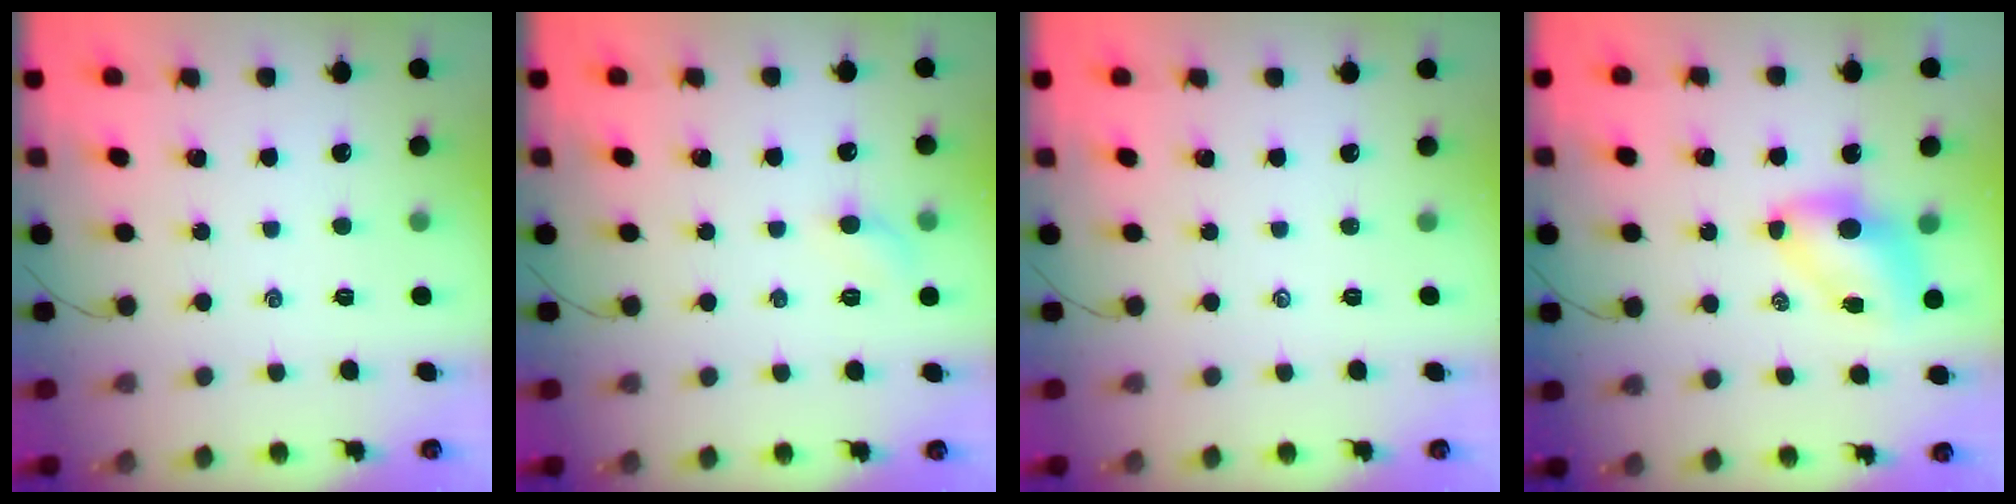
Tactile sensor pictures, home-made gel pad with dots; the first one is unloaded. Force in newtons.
{"total": 4.5, "press": 4.2, "slide": 1.5}
{"total": 0.0}
{"total": 6.9, "press": 6.8, "slide": 0.9}